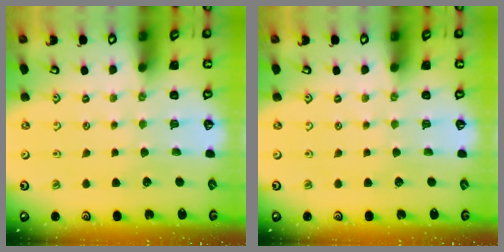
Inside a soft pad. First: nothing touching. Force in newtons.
{"total": 0.0}